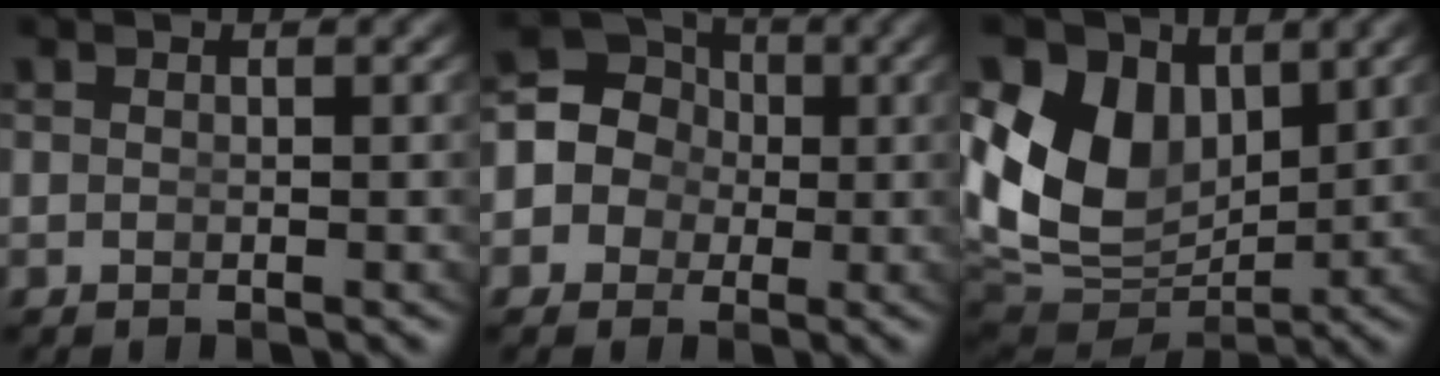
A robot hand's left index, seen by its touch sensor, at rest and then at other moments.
{"total": 13.2, "force": [0.9, 12.2, 5.0], "torque": [-0.121, -0.020, -0.004]}
{"total": 14.7, "force": [1.8, 12.0, 8.3], "torque": [-0.181, -0.039, 0.040]}